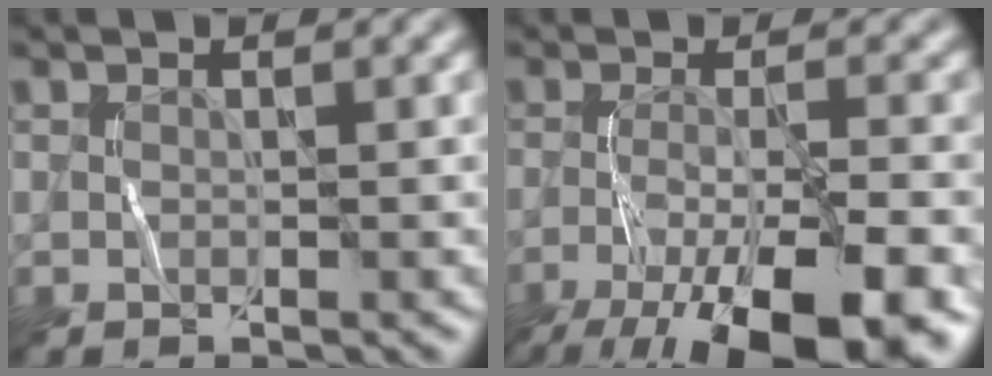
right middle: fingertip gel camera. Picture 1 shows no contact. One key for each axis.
{"total": 12.0, "fx": -6.5, "fy": 3.6, "fz": 9.5, "tx": -0.173, "ty": -0.022, "tz": -0.100}